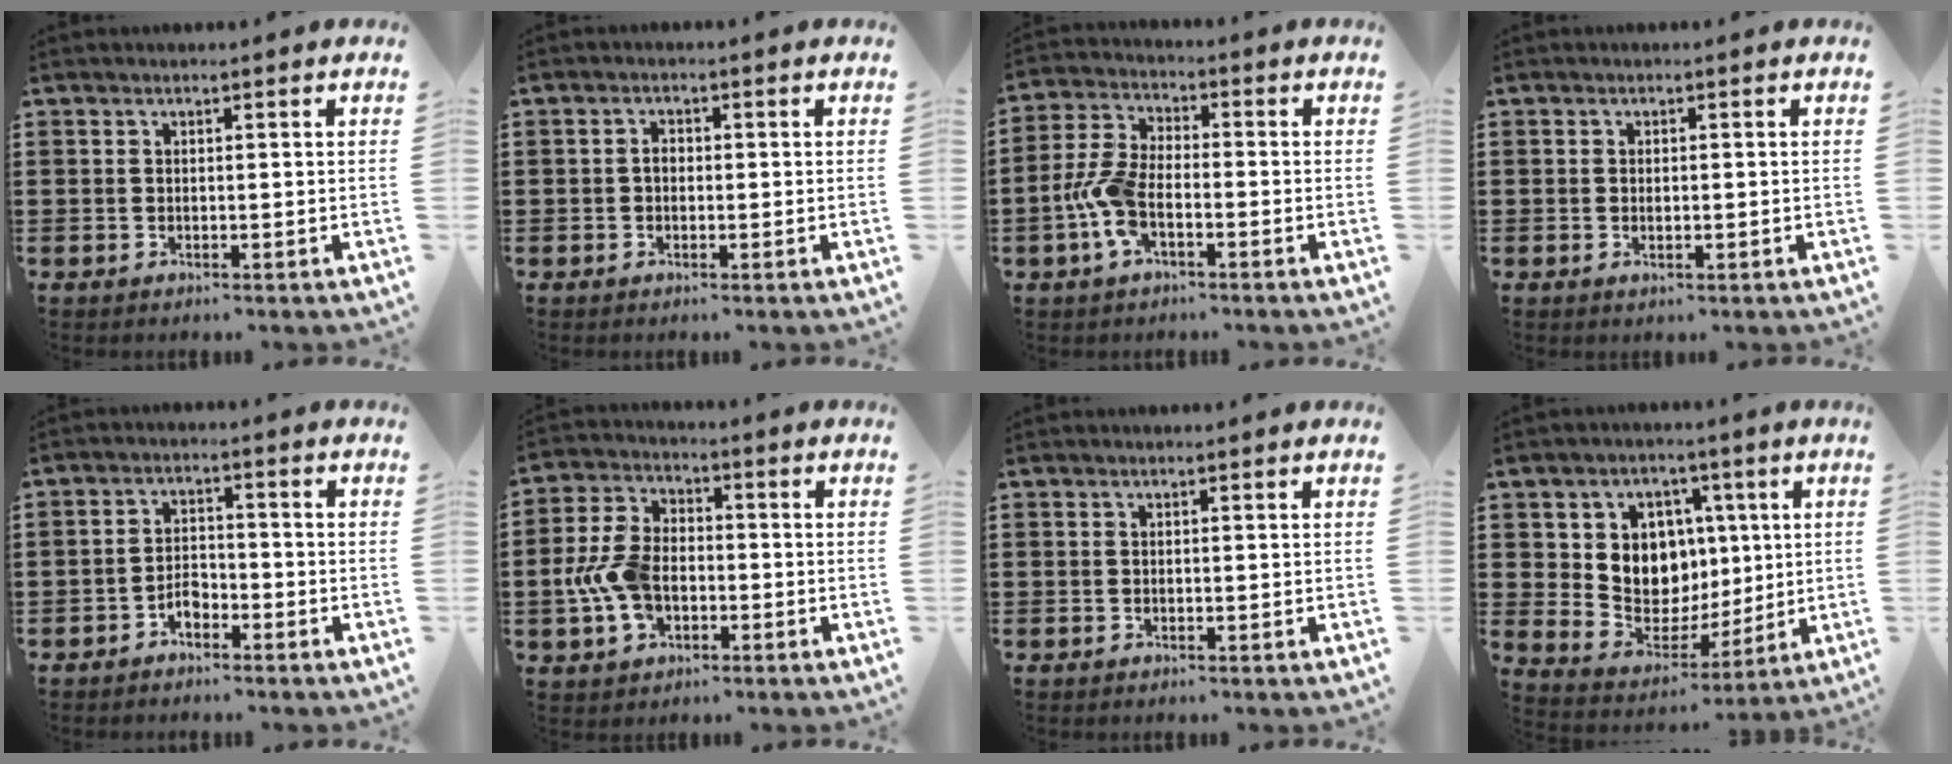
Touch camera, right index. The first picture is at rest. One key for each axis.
{"total": 1.6, "fx": -0.2, "fy": 1.0, "fz": 1.2, "tx": -0.023, "ty": 0.004, "tz": -0.005}
{"total": 7.4, "fx": -2.5, "fy": 3.7, "fz": 5.9, "tx": -0.156, "ty": -0.006, "tz": -0.056}
{"total": 1.0, "fx": -0.1, "fy": 0.5, "fz": 0.9, "tx": -0.019, "ty": 0.001, "tz": -0.001}
{"total": 3.1, "fx": -2.1, "fy": 1.8, "fz": 1.4, "tx": -0.029, "ty": 0.007, "tz": -0.044}
{"total": 8.5, "fx": -1.9, "fy": 5.7, "fz": 6.0, "tx": -0.156, "ty": 0.003, "tz": -0.042}
{"total": 0.0}
{"total": 8.9, "fx": 2.4, "fy": 8.0, "fz": 2.9, "tx": -0.069, "ty": -0.021, "tz": 0.047}